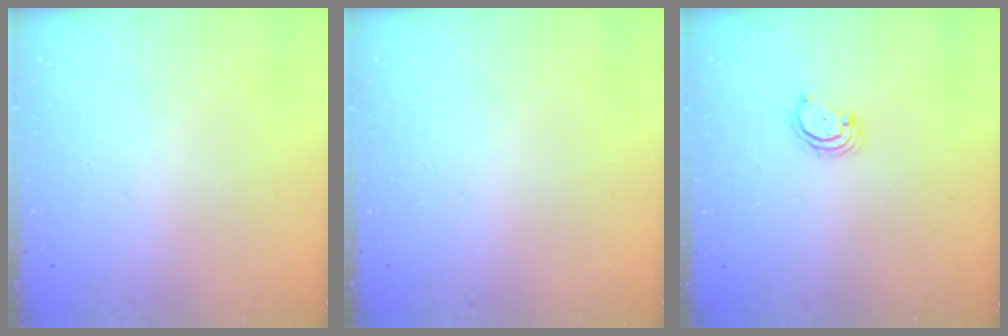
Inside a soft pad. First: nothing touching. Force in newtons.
{"total": 0.0}
{"total": 2.3, "press": 2.3, "slide": 0.2}